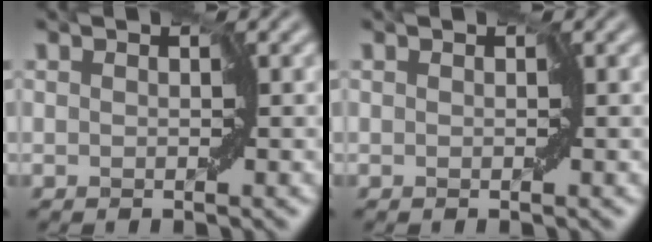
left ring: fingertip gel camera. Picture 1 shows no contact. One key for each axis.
{"total": 0.0}